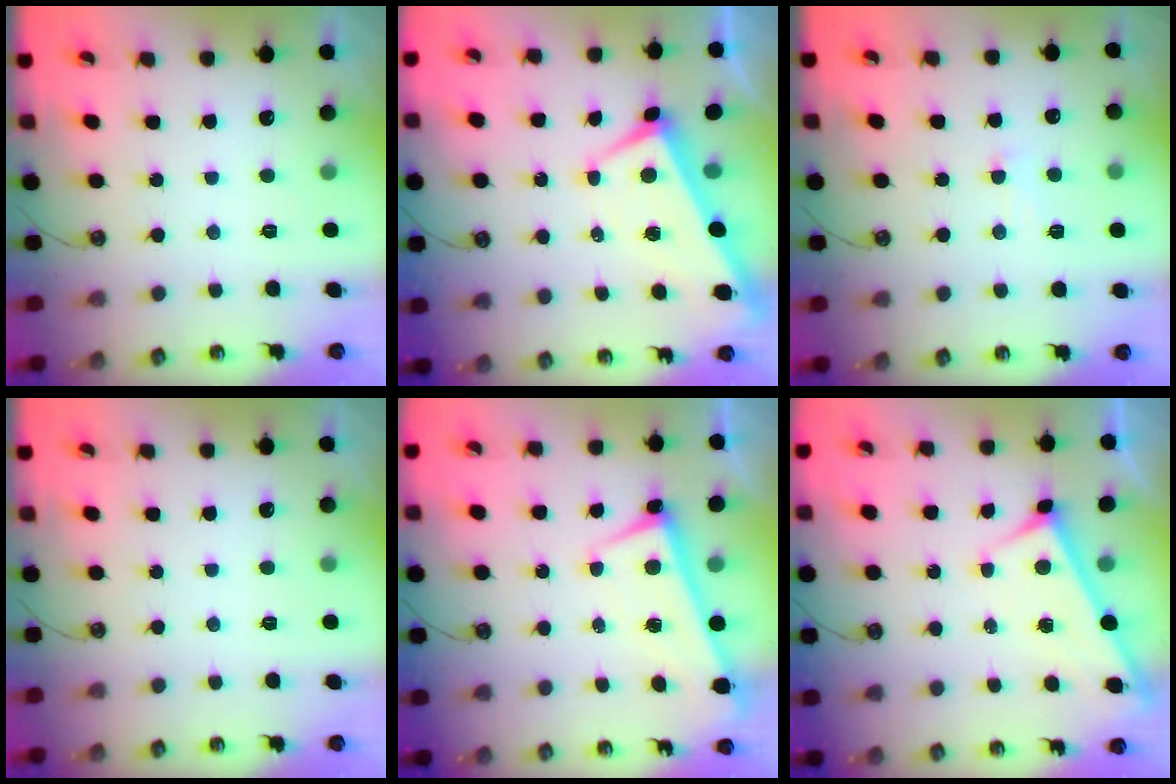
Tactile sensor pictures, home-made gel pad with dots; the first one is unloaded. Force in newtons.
{"total": 0.9, "press": 0.6, "slide": 0.8}
{"total": 1.0, "press": 0.4, "slide": 0.9}
{"total": 0.0}
{"total": 0.8, "press": 0.6, "slide": 0.5}
{"total": 3.0, "press": 3.0, "slide": 0.3}